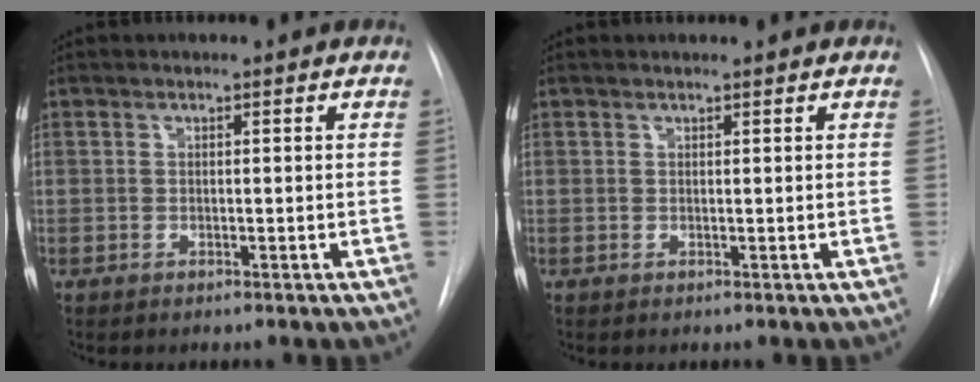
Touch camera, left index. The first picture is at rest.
{"total": 0.0}